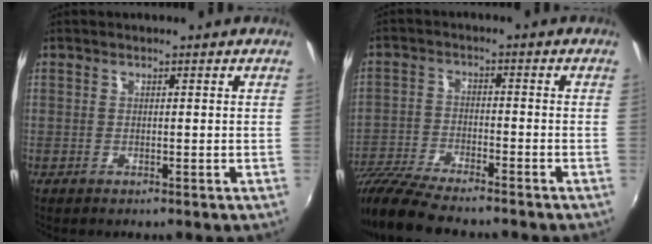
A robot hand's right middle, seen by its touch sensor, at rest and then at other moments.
{"total": 12.2, "force": [-10.6, 2.1, 5.7], "torque": [-0.137, -0.025, -0.200]}